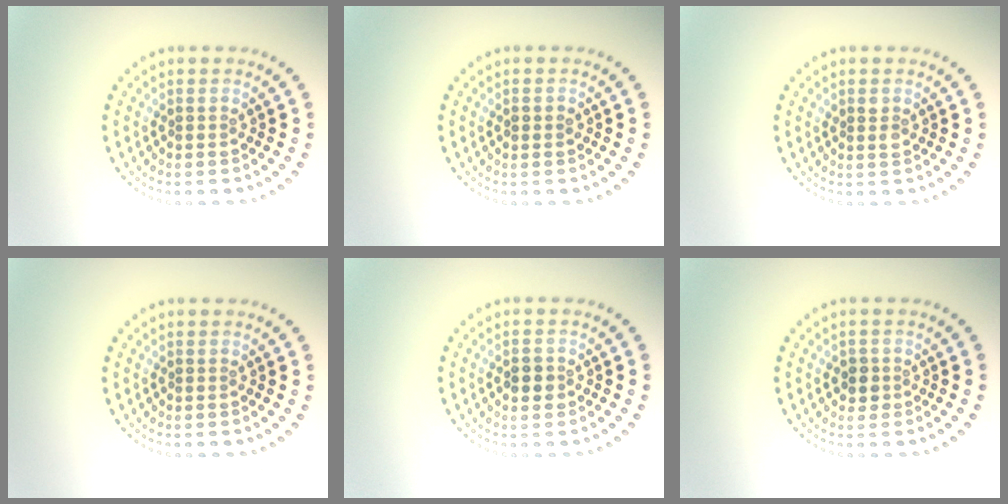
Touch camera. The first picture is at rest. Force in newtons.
{"total": 1.1, "press": 1.1, "slide": 0.0}
{"total": 1.0, "press": 0.9, "slide": 0.3}
{"total": 0.0}
{"total": 1.2, "press": 1.2, "slide": 0.1}
{"total": 1.3, "press": 1.2, "slide": 0.5}